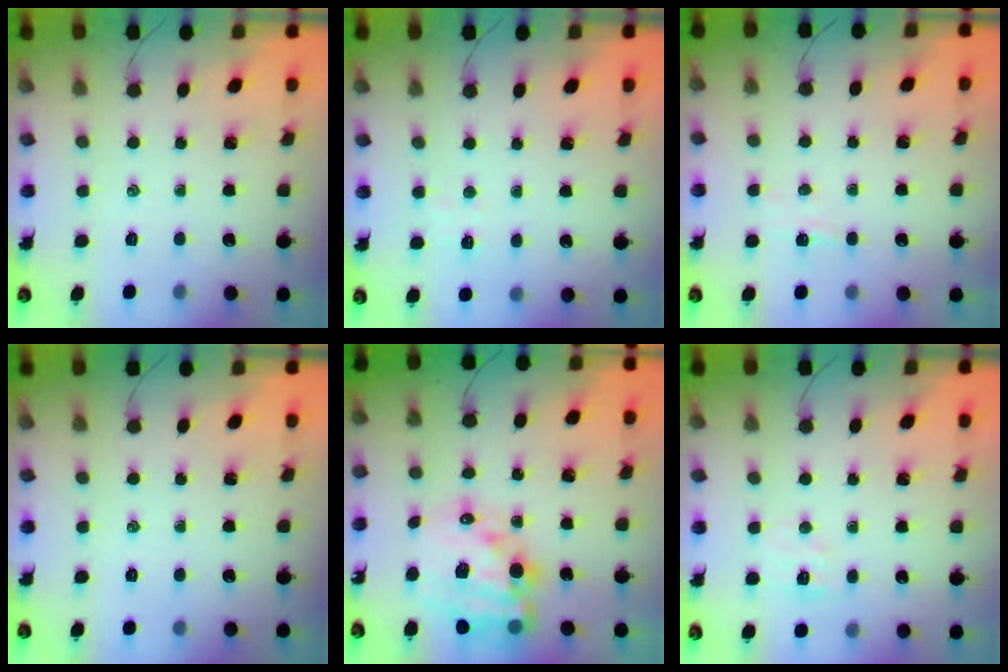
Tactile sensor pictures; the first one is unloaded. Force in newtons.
{"total": 3.6, "press": 3.5, "slide": 0.9}
{"total": 2.6, "press": 2.5, "slide": 0.9}
{"total": 0.0}
{"total": 18.3, "press": 17.8, "slide": 4.1}
{"total": 7.1, "press": 6.9, "slide": 1.5}